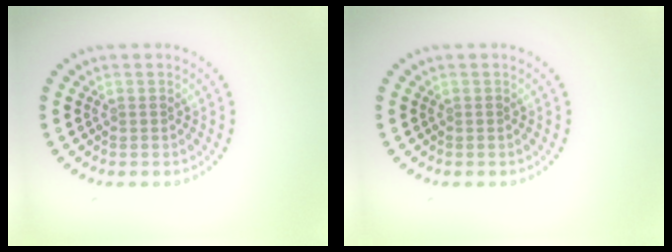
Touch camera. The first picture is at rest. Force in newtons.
{"total": 0.0}